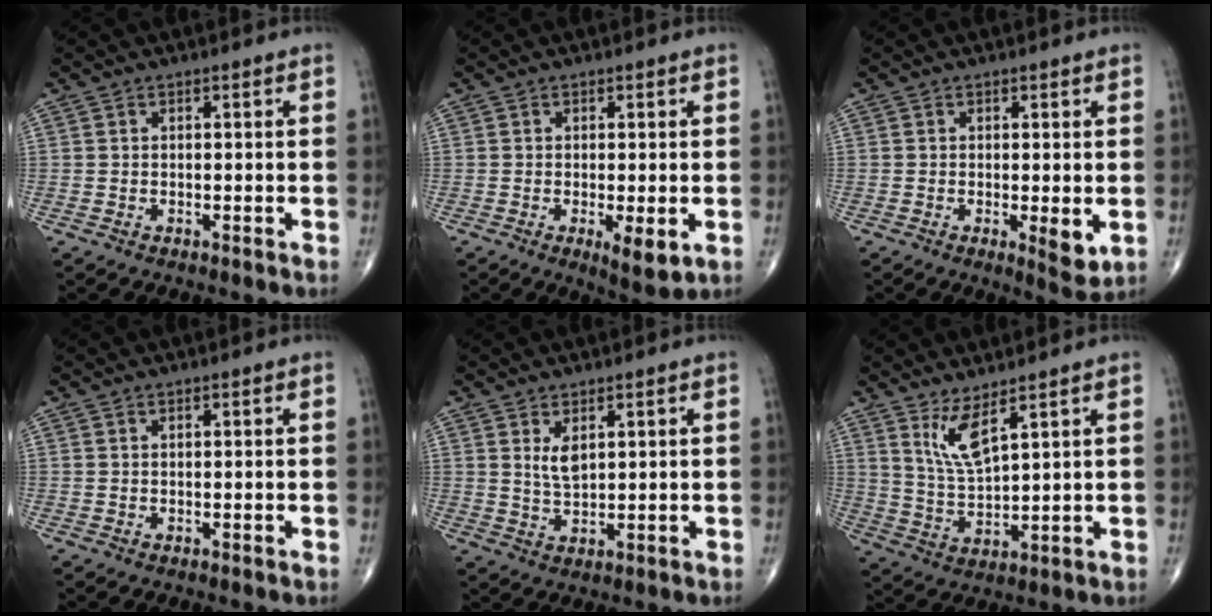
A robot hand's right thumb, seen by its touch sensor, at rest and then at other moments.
{"total": 5.3, "force": [-1.4, 1.5, 4.8], "torque": [-0.075, -0.016, -0.021]}
{"total": 4.2, "force": [-0.7, 1.2, 4.0], "torque": [-0.058, -0.014, -0.011]}
{"total": 0.0}
{"total": 3.6, "force": [1.5, 1.6, 2.8], "torque": [-0.048, -0.015, 0.034]}
{"total": 6.3, "force": [4.0, 1.3, 4.7], "torque": [-0.096, -0.043, 0.088]}